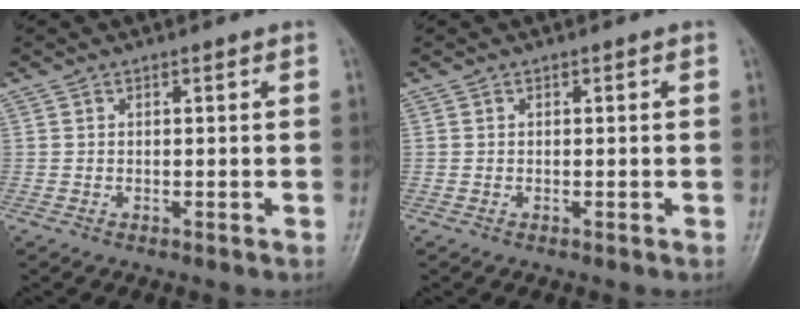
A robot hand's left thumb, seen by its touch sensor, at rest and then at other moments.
{"total": 0.0}